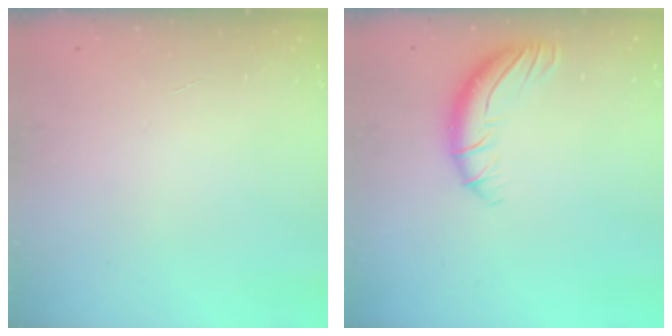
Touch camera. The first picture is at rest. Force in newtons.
{"total": 9.2, "press": 9.0, "slide": 2.0}